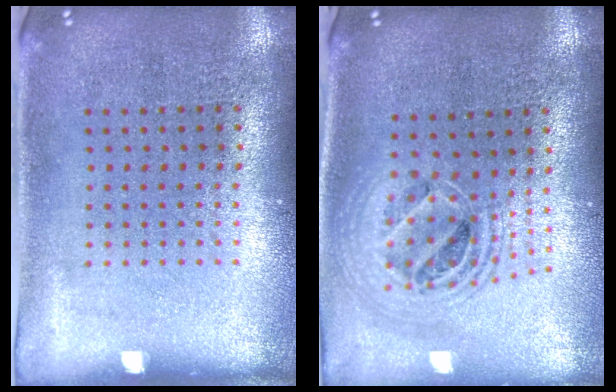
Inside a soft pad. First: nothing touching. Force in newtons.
{"total": 2.1, "press": 1.7, "slide": 1.2}